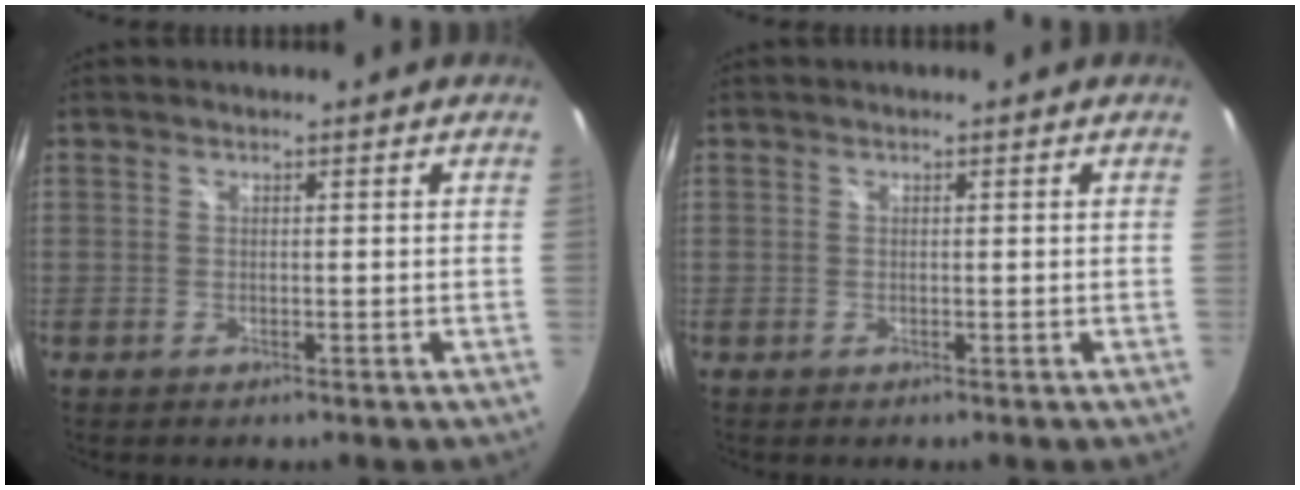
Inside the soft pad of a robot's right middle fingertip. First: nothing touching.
{"total": 0.0}